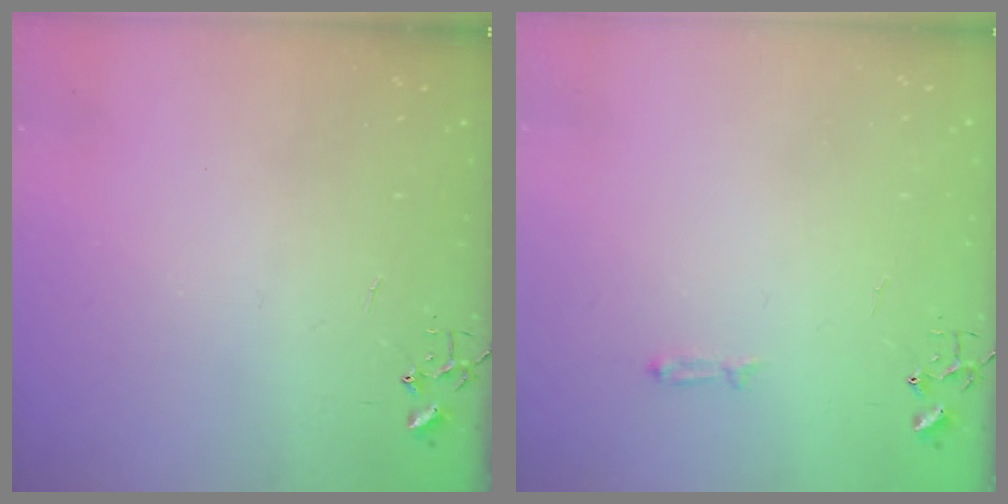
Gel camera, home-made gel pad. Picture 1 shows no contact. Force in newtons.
{"total": 3.0, "press": 2.9, "slide": 0.5}